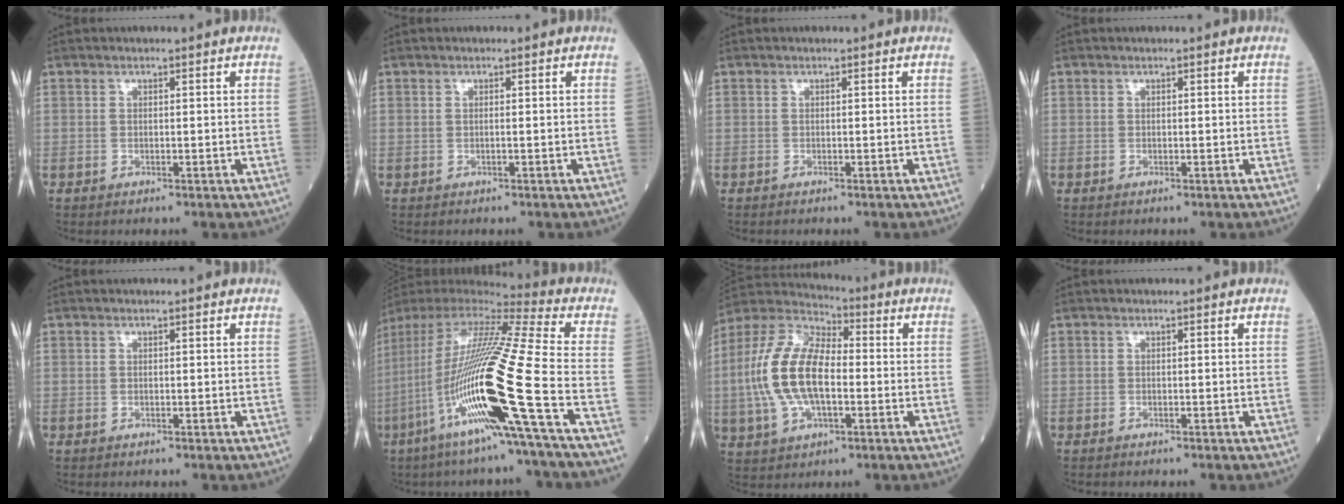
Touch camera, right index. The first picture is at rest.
{"total": 0.0}
{"total": 0.0}
{"total": 0.0}
{"total": 0.0}
{"total": 24.8, "force": [-7.4, -0.7, 23.6], "torque": [-0.474, -0.039, -0.158]}
{"total": 15.1, "force": [-1.2, 7.0, 13.3], "torque": [-0.295, 0.021, -0.026]}
{"total": 0.7, "force": [-0.6, 0.0, 0.3], "torque": [0.003, 0.001, -0.012]}